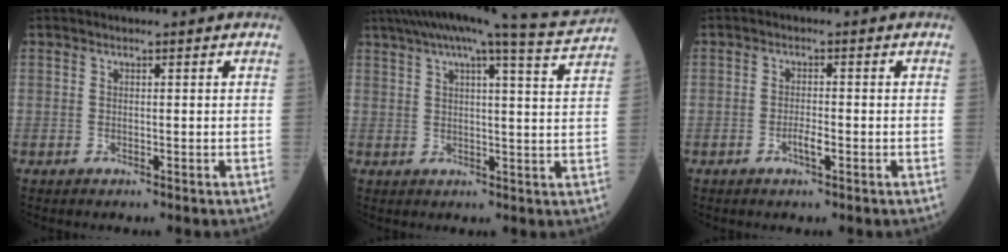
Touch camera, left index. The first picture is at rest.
{"total": 13.7, "force": [12.1, -1.5, 6.2], "torque": [-0.103, -0.016, 0.154]}
{"total": 2.0, "force": [-0.9, 0.3, 1.8], "torque": [-0.034, 0.000, -0.015]}